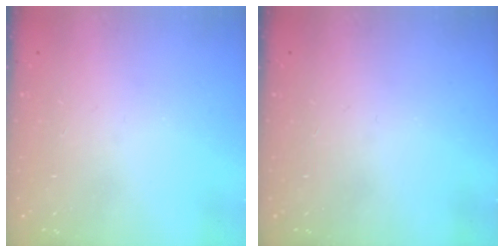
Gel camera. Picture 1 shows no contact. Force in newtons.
{"total": 0.0}